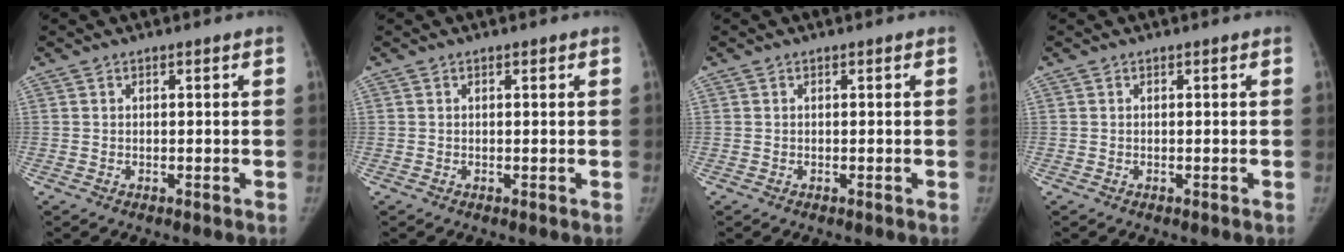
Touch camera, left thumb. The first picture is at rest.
{"total": 0.5, "force": [0.3, 0.2, 0.4], "torque": [-0.007, -0.001, 0.004]}
{"total": 0.0}
{"total": 0.0}